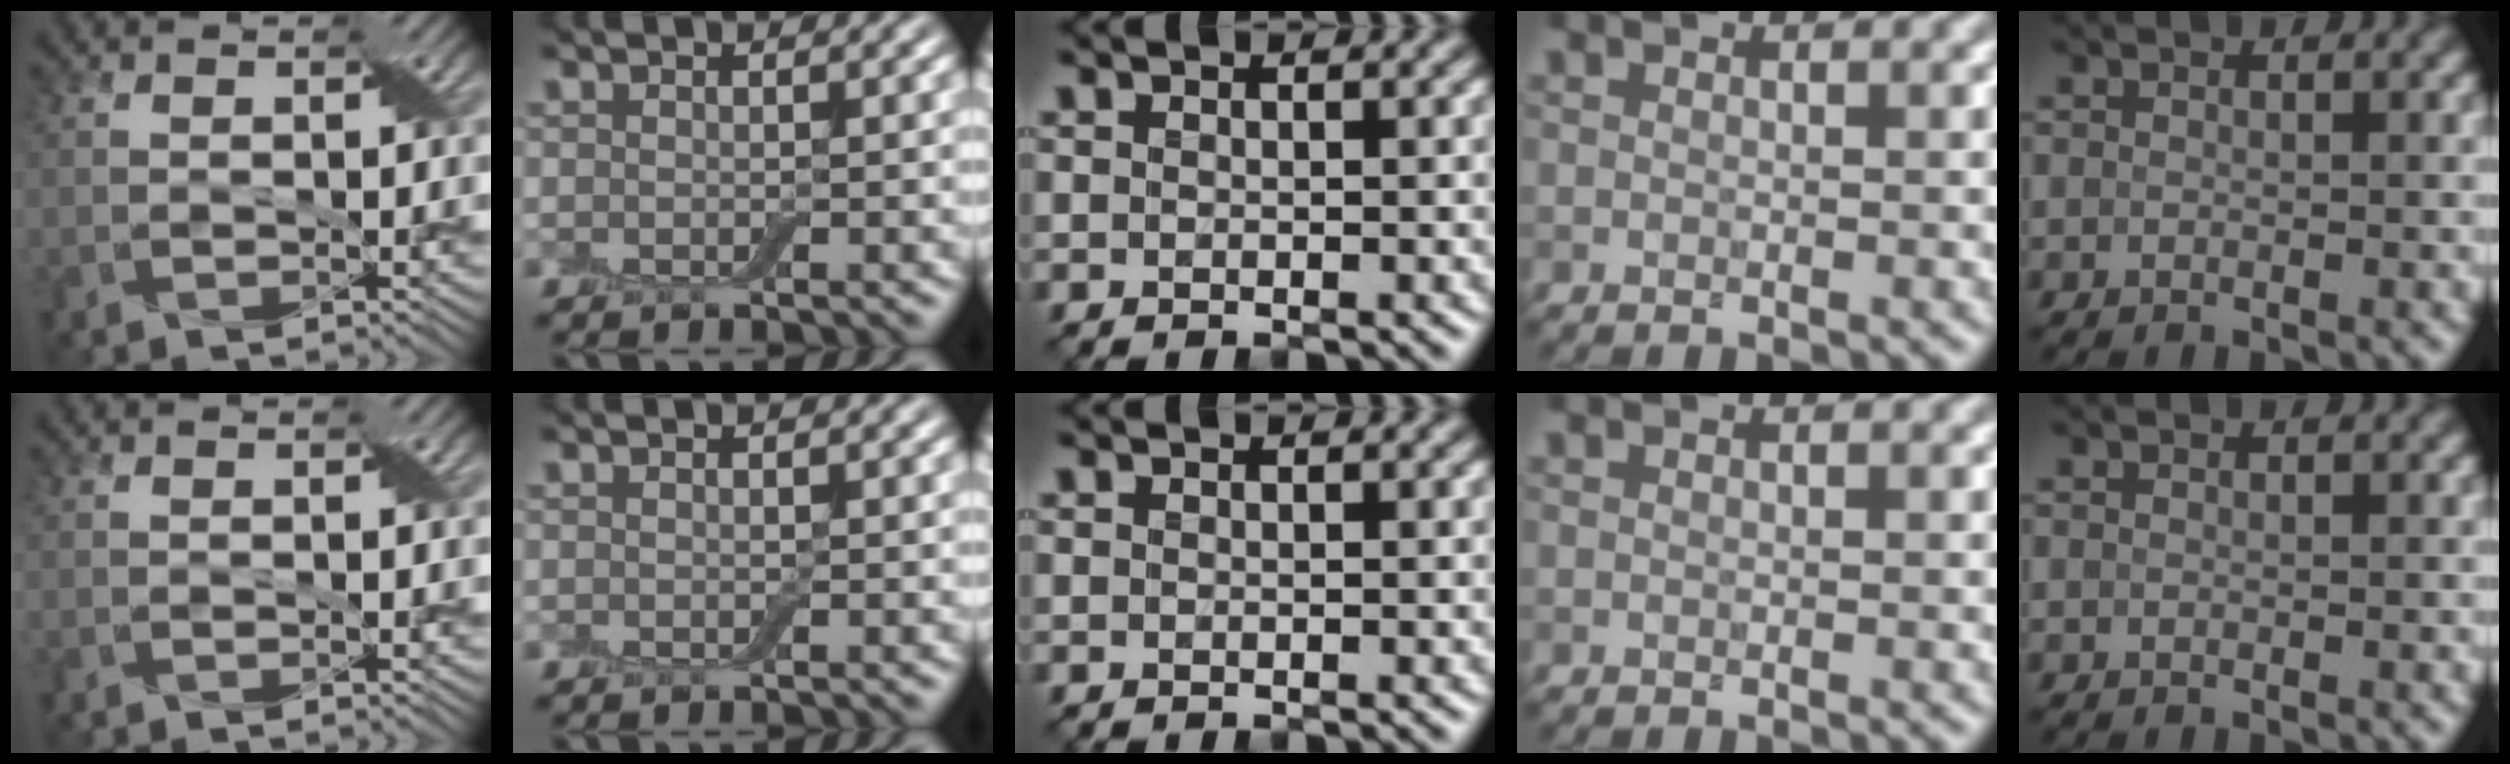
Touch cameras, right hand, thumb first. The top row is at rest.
{}